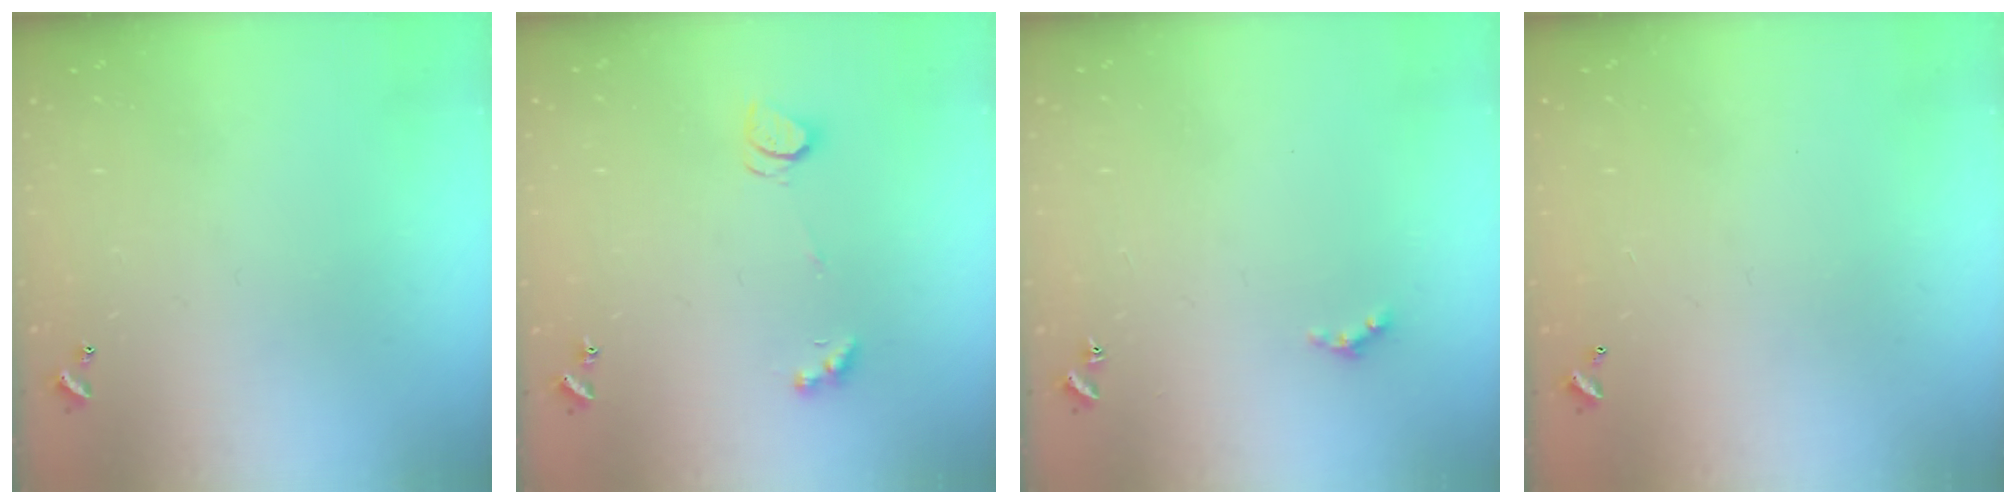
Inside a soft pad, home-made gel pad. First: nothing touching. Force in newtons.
{"total": 2.5, "press": 2.4, "slide": 0.5}
{"total": 1.5, "press": 1.4, "slide": 0.3}
{"total": 3.0, "press": 3.0, "slide": 0.1}